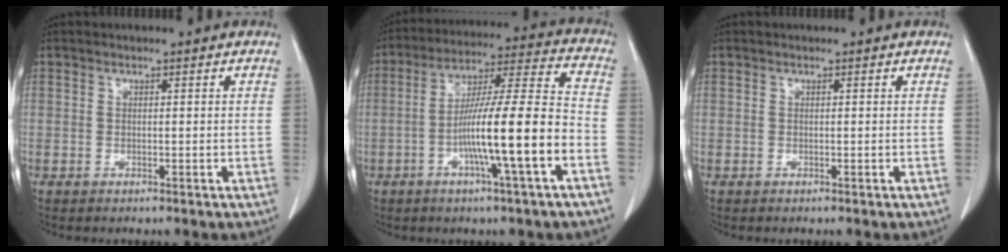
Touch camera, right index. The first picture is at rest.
{"total": 15.7, "force": [-4.9, -0.1, 14.9], "torque": [-0.255, 0.009, -0.086]}
{"total": 0.0}